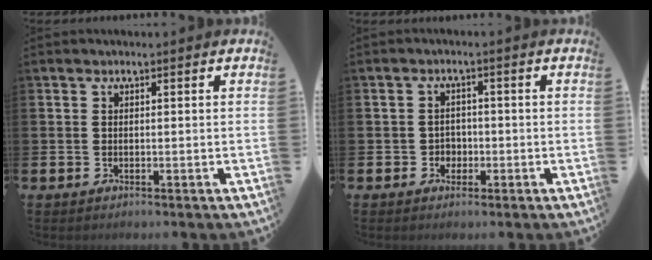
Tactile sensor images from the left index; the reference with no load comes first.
{"total": 2.2, "force": [-0.7, 2.0, 0.5], "torque": [-0.014, 0.006, -0.019]}